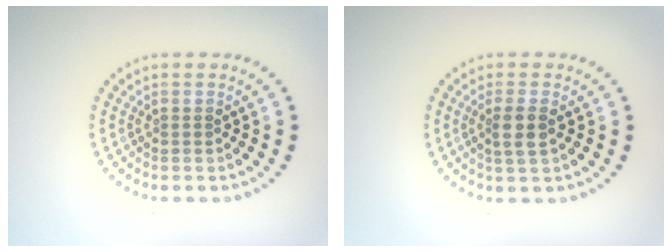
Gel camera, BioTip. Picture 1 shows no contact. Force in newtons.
{"total": 2.1, "press": 1.9, "slide": 0.8}